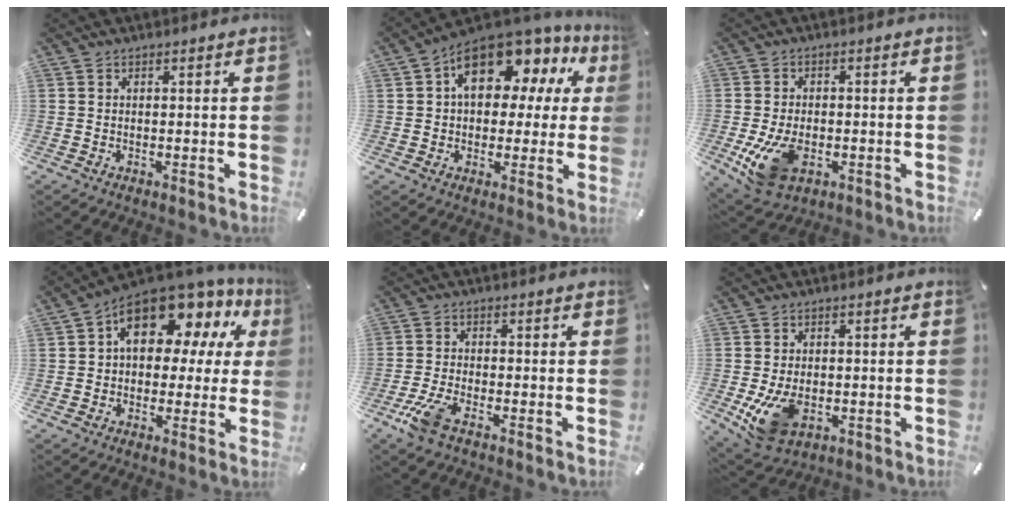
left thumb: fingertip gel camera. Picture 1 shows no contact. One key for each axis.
{"total": 14.0, "fx": 6.4, "fy": 8.7, "fz": 8.9, "tx": -0.133, "ty": -0.044, "tz": 0.113}
{"total": 9.7, "fx": -2.7, "fy": 6.3, "fz": 6.9, "tx": -0.144, "ty": 0.000, "tz": -0.046}
{"total": 15.6, "fx": 8.6, "fy": 8.9, "fz": 9.5, "tx": -0.144, "ty": -0.063, "tz": 0.151}
{"total": 6.1, "fx": -3.5, "fy": 2.0, "fz": 4.6, "tx": -0.110, "ty": -0.003, "tz": -0.067}
{"total": 8.9, "fx": -2.0, "fy": 6.0, "fz": 6.2, "tx": -0.122, "ty": -0.002, "tz": -0.033}